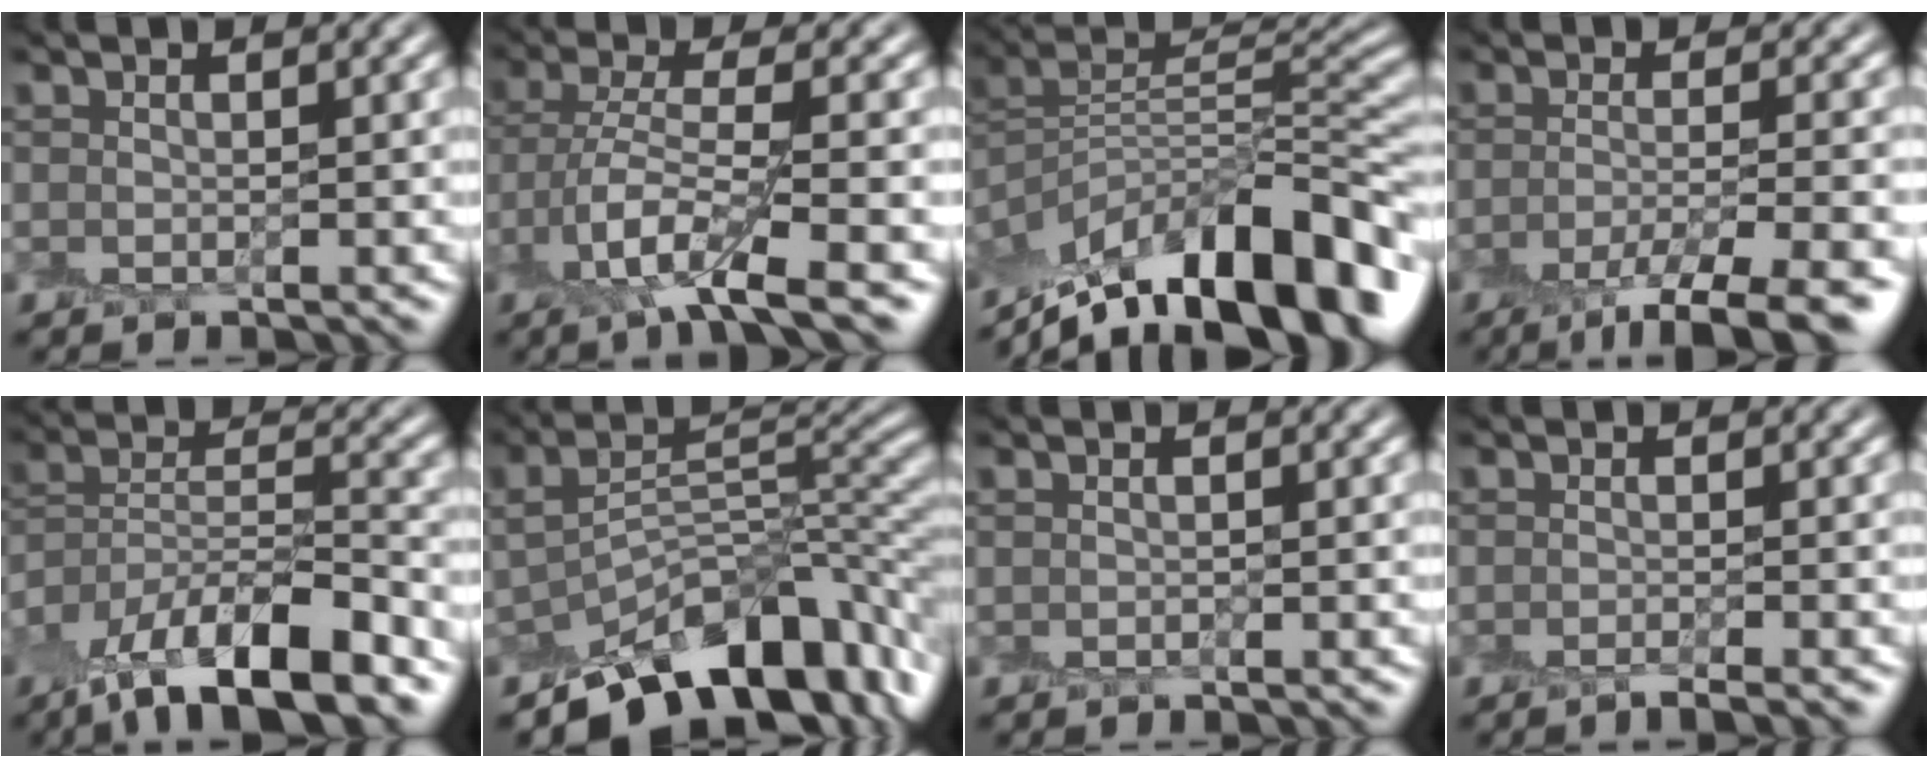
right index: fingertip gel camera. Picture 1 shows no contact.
{"total": 5.9, "force": [-2.2, 1.4, 5.3], "torque": [-0.105, -0.005, -0.050]}
{"total": 14.5, "force": [-9.9, 5.0, 9.4], "torque": [-0.158, 0.035, -0.176]}
{"total": 6.9, "force": [-3.9, 1.4, 5.5], "torque": [-0.076, -0.003, -0.068]}
{"total": 12.1, "force": [-8.7, 3.2, 7.8], "torque": [-0.129, 0.013, -0.161]}
{"total": 9.5, "force": [-5.5, 4.5, 6.3], "torque": [-0.077, 0.000, -0.095]}
{"total": 0.0}
{"total": 1.7, "force": [-1.2, 0.1, 1.3], "torque": [-0.011, -0.002, -0.025]}